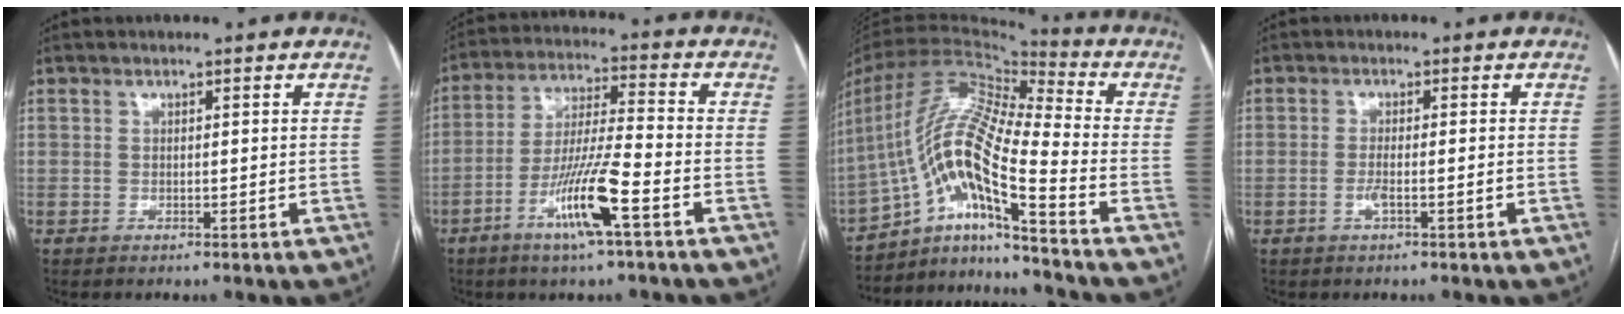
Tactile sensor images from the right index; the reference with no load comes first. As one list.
[{"total": 11.4, "force": [-5.5, 0.2, 10.0], "torque": [-0.193, -0.009, -0.105]}, {"total": 15.8, "force": [-9.2, 0.4, 12.8], "torque": [-0.258, 0.018, -0.166]}, {"total": 2.3, "force": [-0.9, 0.2, 2.1], "torque": [-0.038, -0.001, -0.015]}]